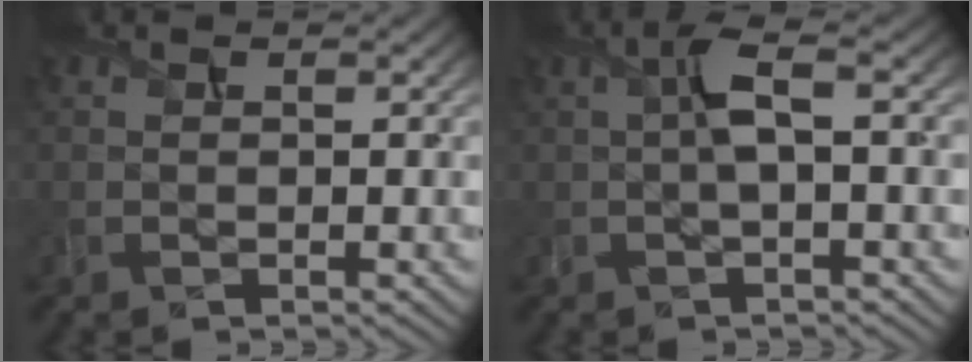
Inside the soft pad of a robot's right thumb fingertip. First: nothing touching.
{"total": 3.7, "force": [0.1, 0.9, 3.6], "torque": [-0.076, 0.013, -0.001]}